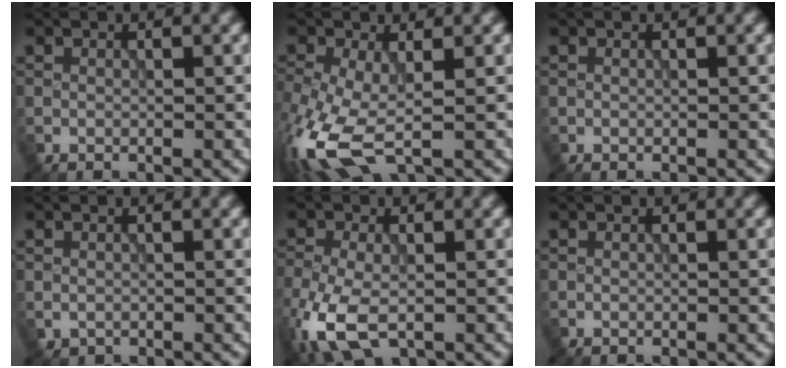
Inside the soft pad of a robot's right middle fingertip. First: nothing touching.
{"total": 8.0, "force": [-2.7, 3.8, 6.5], "torque": [-0.169, -0.023, -0.050]}
{"total": 0.0}
{"total": 0.6, "force": [-0.2, 0.5, 0.1], "torque": [0.001, -0.006, -0.003]}
{"total": 6.9, "force": [-2.6, 3.8, 5.1], "torque": [-0.132, -0.018, -0.051]}
{"total": 0.0}